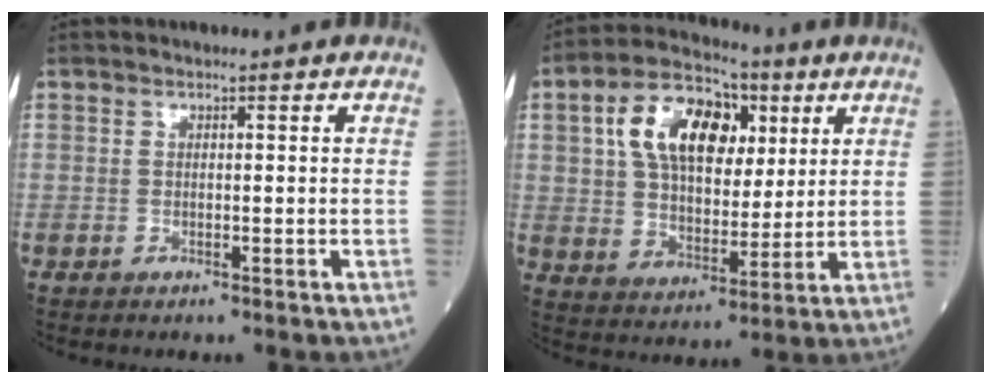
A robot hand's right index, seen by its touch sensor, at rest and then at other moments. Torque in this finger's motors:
{"motor_torque": [0.89, 0.01, 0.54, 0.18]}